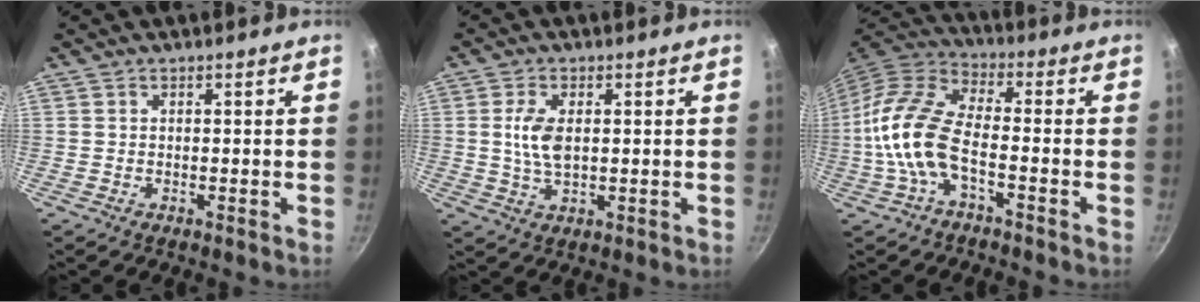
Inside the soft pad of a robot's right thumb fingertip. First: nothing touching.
{"total": 6.1, "force": [0.8, 3.2, 5.1], "torque": [-0.103, -0.003, 0.016]}
{"total": 13.0, "force": [-3.5, 5.9, 11.0], "torque": [-0.227, 0.036, -0.085]}